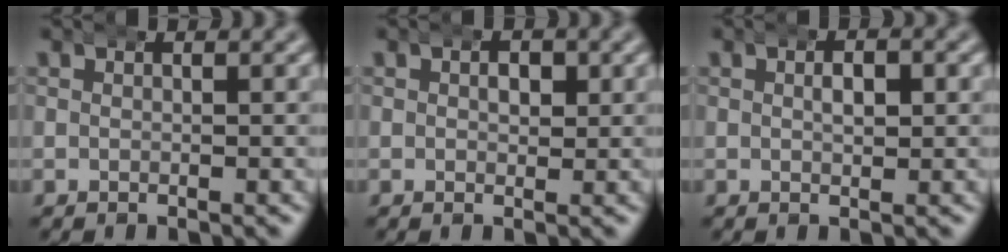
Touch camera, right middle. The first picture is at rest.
{"total": 1.8, "force": [0.5, 1.2, 1.2], "torque": [-0.016, -0.003, 0.008]}
{"total": 2.3, "force": [0.4, 1.2, 1.9], "torque": [-0.019, 0.006, 0.002]}